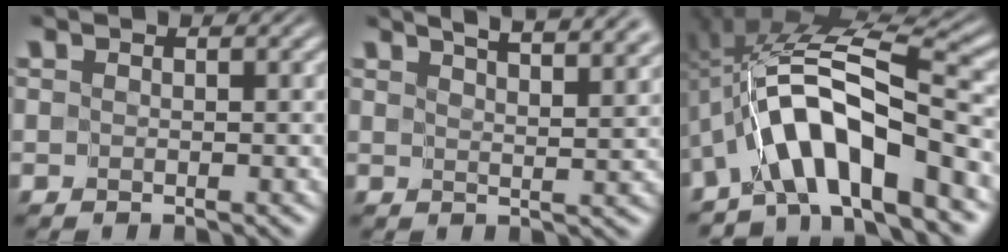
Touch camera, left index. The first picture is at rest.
{"total": 9.3, "force": [7.1, 2.7, 5.3], "torque": [-0.040, 0.031, 0.059]}
{"total": 9.8, "force": [-4.5, 2.7, 8.2], "torque": [-0.135, 0.019, -0.084]}